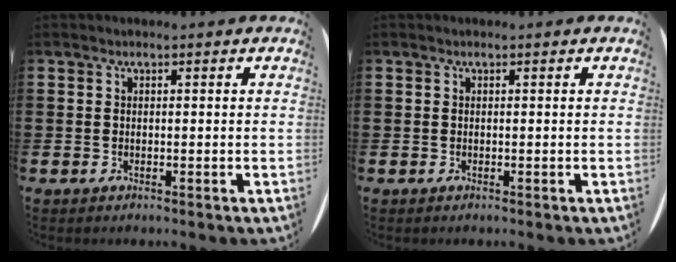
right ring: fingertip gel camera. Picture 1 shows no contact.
{"total": 0.0}